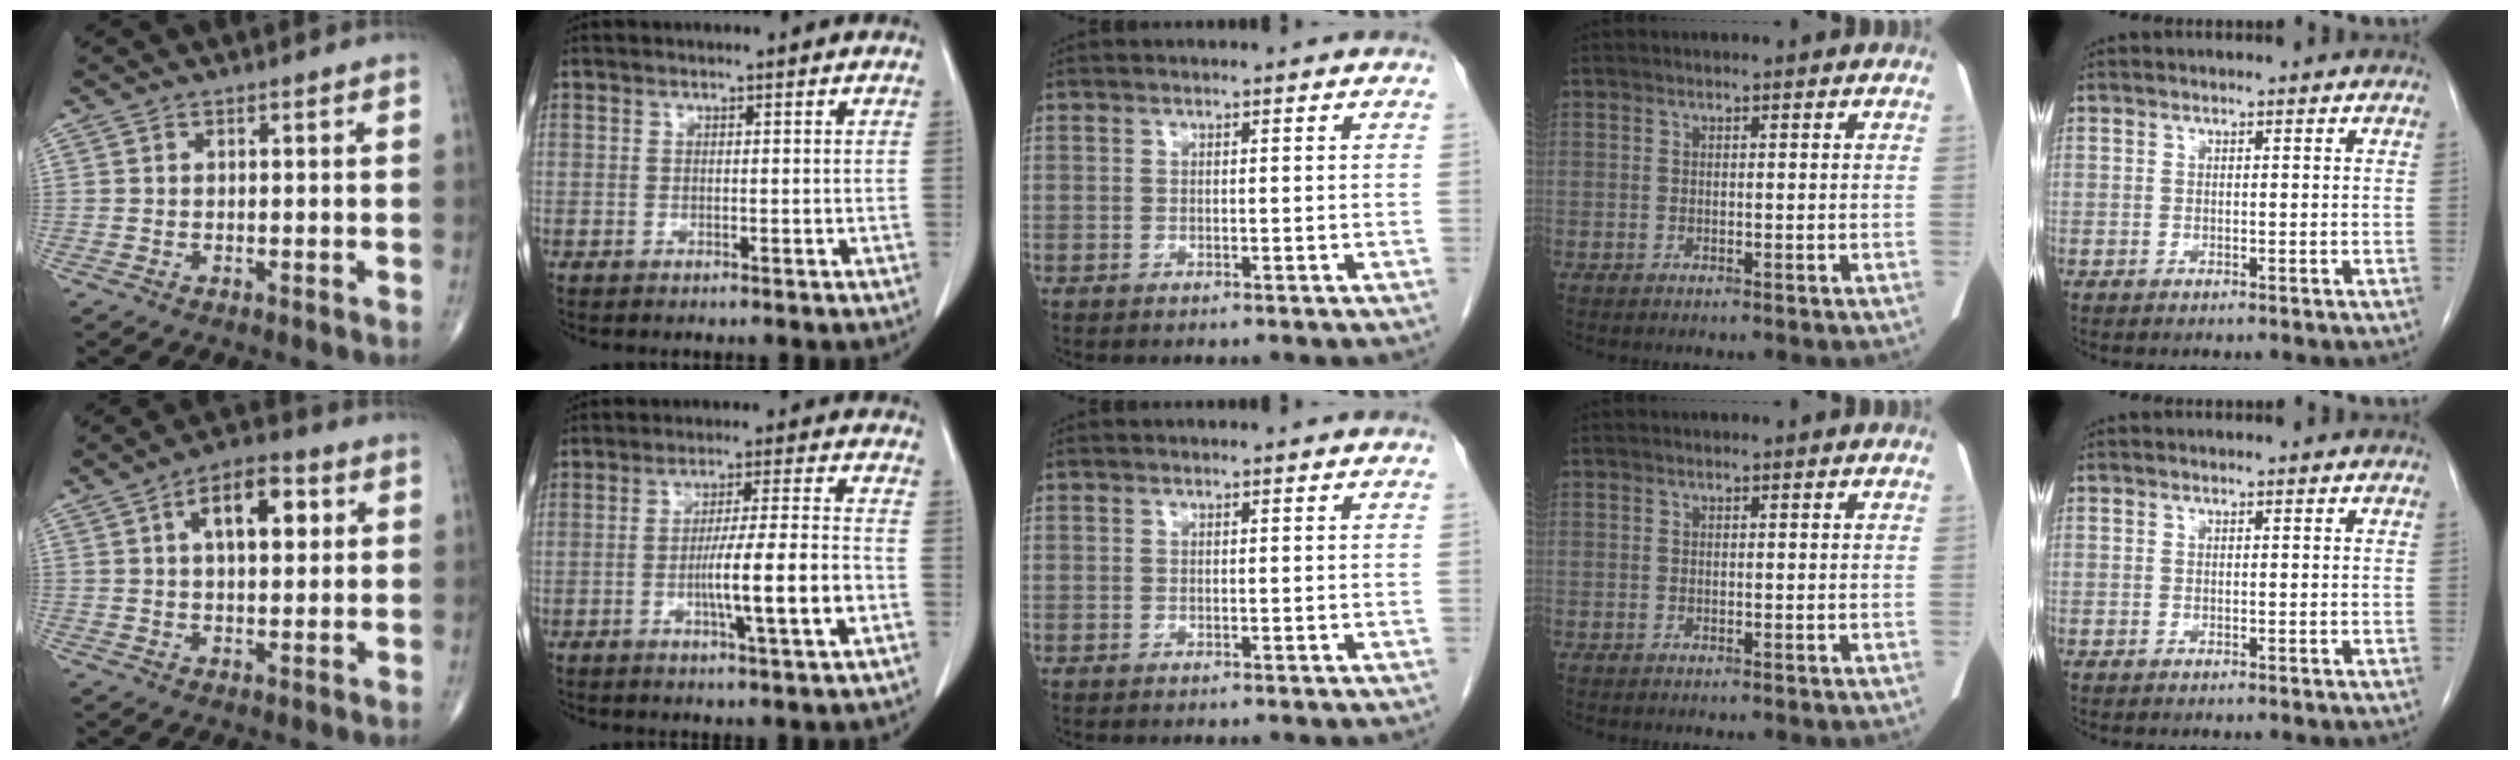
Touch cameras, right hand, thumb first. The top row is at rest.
{"thumb": {"total": 10.2, "force": [2.9, 5.0, 8.4], "torque": [-0.108, 0.010, 0.040]}, "index": {"total": 10.2, "force": [-2.9, -0.2, 9.8], "torque": [-0.163, 0.000, -0.049]}}